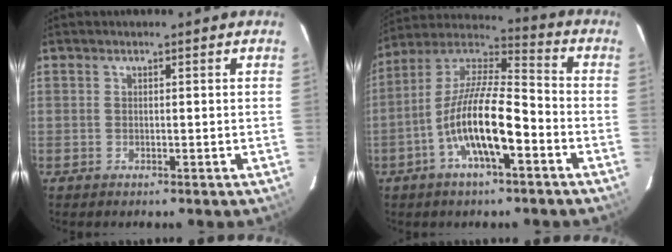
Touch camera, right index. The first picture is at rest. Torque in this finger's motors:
{"motor_torque": [1.25, -0.89, 1.05, 0.21]}